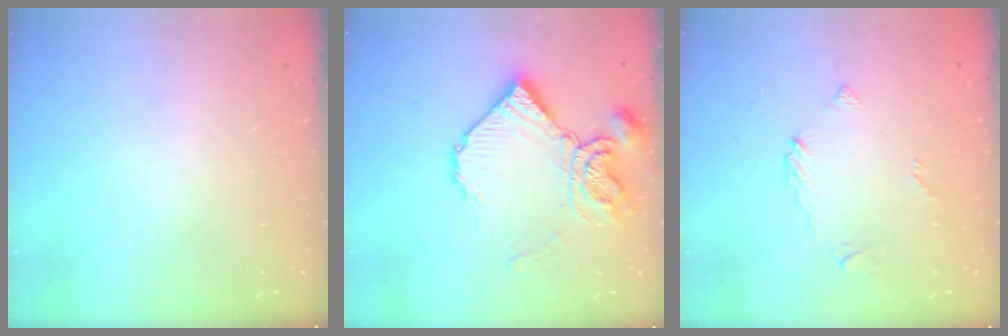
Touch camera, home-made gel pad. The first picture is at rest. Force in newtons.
{"total": 14.3, "press": 14.2, "slide": 1.7}
{"total": 3.7, "press": 3.7, "slide": 0.4}